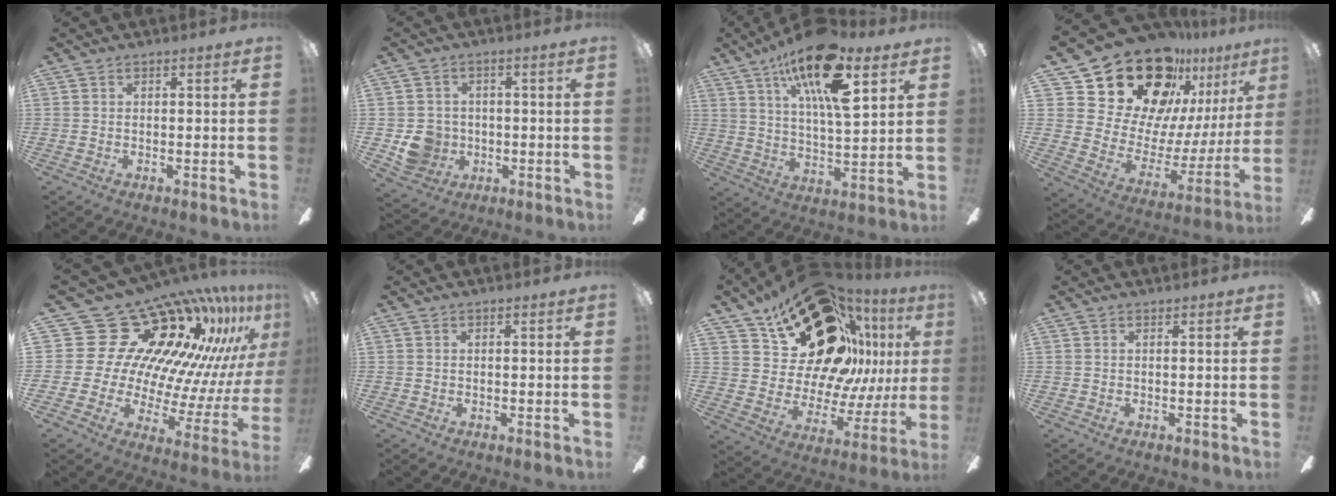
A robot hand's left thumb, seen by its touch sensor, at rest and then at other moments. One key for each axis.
{"total": 7.5, "fx": -1.2, "fy": 7.2, "fz": 2.0, "tx": -0.051, "ty": 0.010, "tz": -0.014}
{"total": 20.7, "fx": 11.8, "fy": 7.1, "fz": 15.4, "tx": -0.261, "ty": -0.042, "tz": 0.192}
{"total": 25.9, "fx": 19.7, "fy": 13.1, "fz": 10.7, "tx": -0.181, "ty": -0.146, "tz": 0.371}
{"total": 25.0, "fx": 16.4, "fy": 14.7, "fz": 11.8, "tx": -0.159, "ty": -0.178, "tz": 0.332}
{"total": 0.0}
{"total": 27.0, "fx": 14.9, "fy": 15.8, "fz": 16.1, "tx": -0.251, "ty": -0.094, "tz": 0.291}
{"total": 0.0}